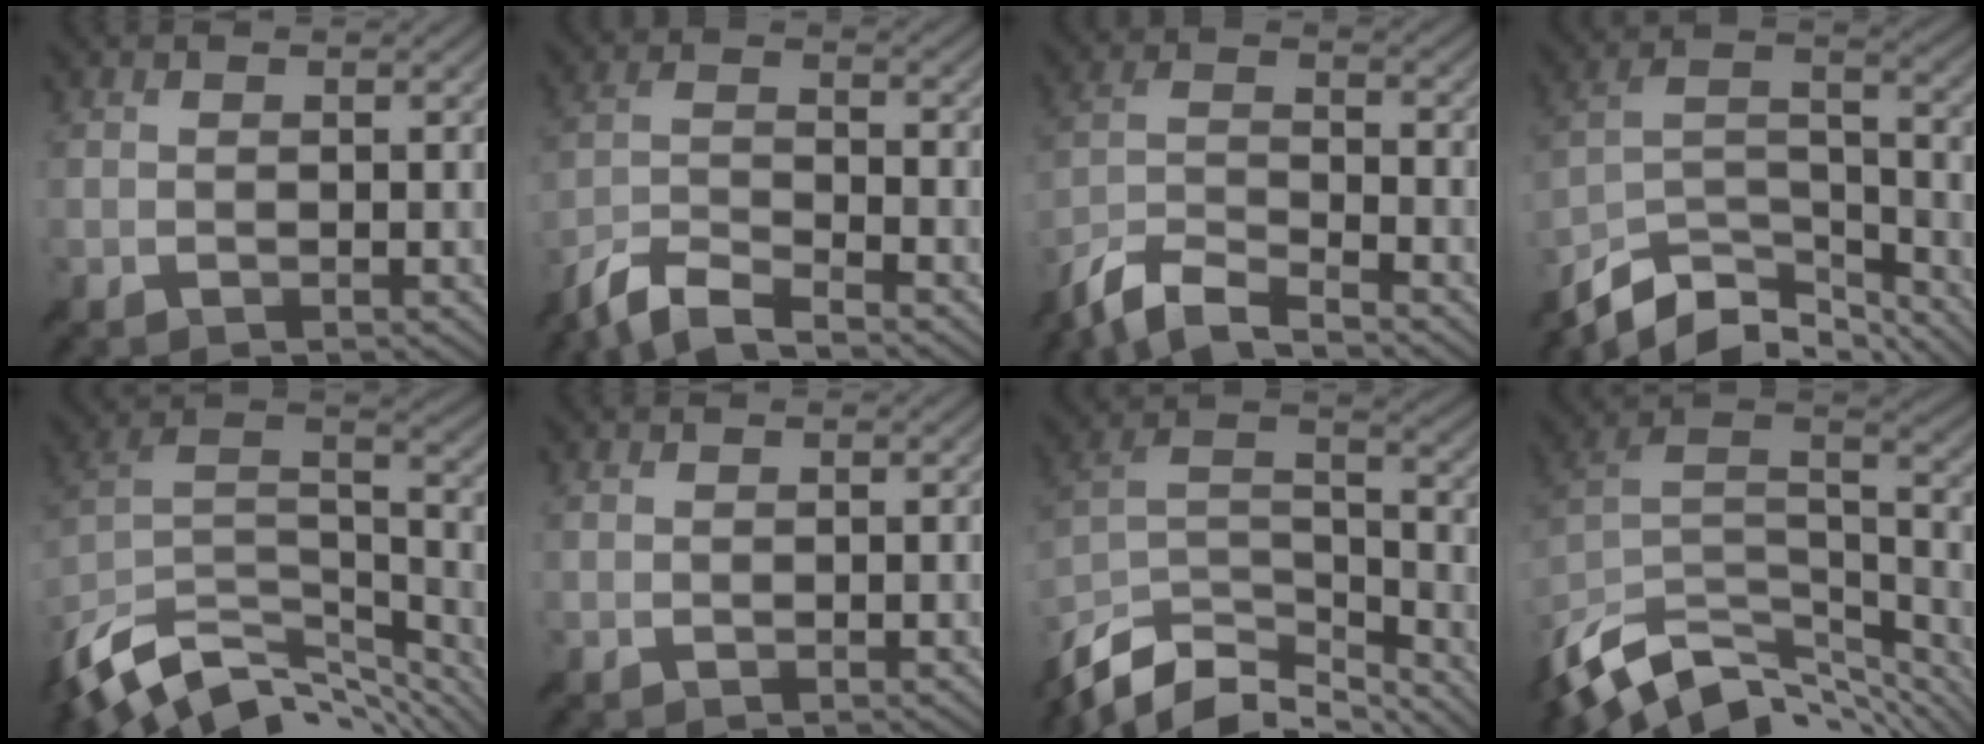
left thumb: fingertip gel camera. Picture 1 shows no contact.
{"total": 7.6, "force": [-6.4, 1.4, 3.8], "torque": [-0.078, -0.010, -0.134]}
{"total": 8.7, "force": [-7.3, 1.7, 4.3], "torque": [-0.090, -0.008, -0.151]}
{"total": 12.0, "force": [-9.6, 4.5, 5.6], "torque": [-0.120, -0.003, -0.177]}
{"total": 14.3, "force": [-9.6, 6.7, 8.3], "torque": [-0.220, -0.019, -0.154]}
{"total": 0.0}
{"total": 13.5, "force": [-10.4, 5.6, 6.4], "torque": [-0.164, -0.009, -0.183]}
{"total": 14.1, "force": [-9.5, 6.7, 8.0], "torque": [-0.214, -0.017, -0.153]}